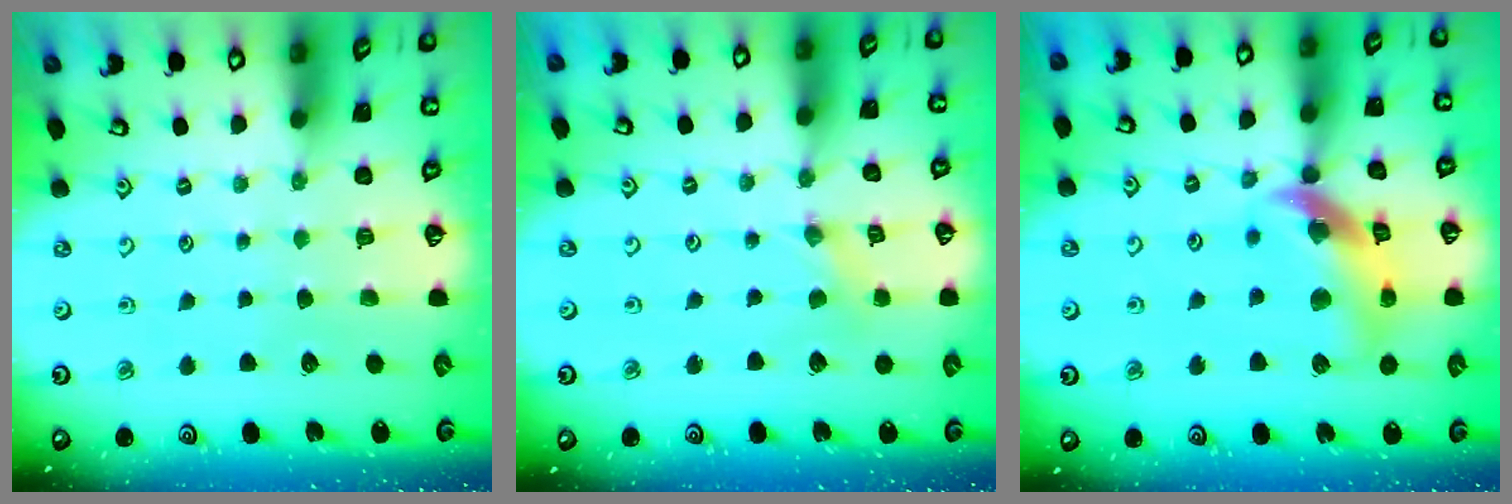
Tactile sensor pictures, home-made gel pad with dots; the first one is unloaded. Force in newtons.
{"total": 1.4, "press": 1.3, "slide": 0.2}
{"total": 14.4, "press": 14.3, "slide": 2.0}